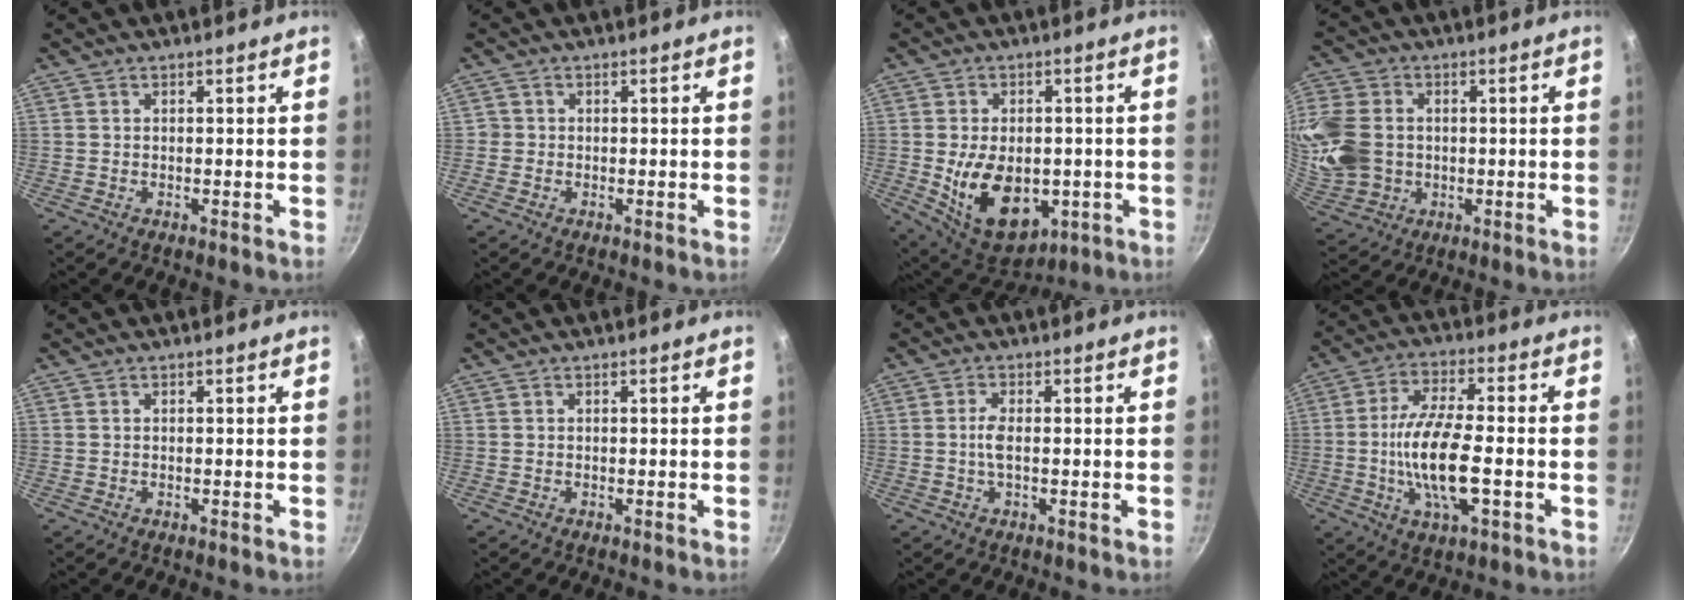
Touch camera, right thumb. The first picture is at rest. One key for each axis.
{"total": 1.1, "fx": -0.3, "fy": 1.0, "fz": 0.2, "tx": -0.001, "ty": 0.002, "tz": -0.008}
{"total": 15.9, "fx": -2.9, "fy": 10.3, "fz": 11.7, "tx": -0.162, "ty": -0.008, "tz": -0.023}
{"total": 14.2, "fx": 0.5, "fy": 11.6, "fz": 8.2, "tx": -0.168, "ty": 0.000, "tz": 0.014}
{"total": 0.0}
{"total": 0.0}
{"total": 2.7, "fx": -0.2, "fy": 0.8, "fz": 2.6, "tx": -0.063, "ty": 0.003, "tz": -0.008}
{"total": 13.7, "fx": -2.7, "fy": 4.8, "fz": 12.5, "tx": -0.237, "ty": 0.014, "tz": -0.055}